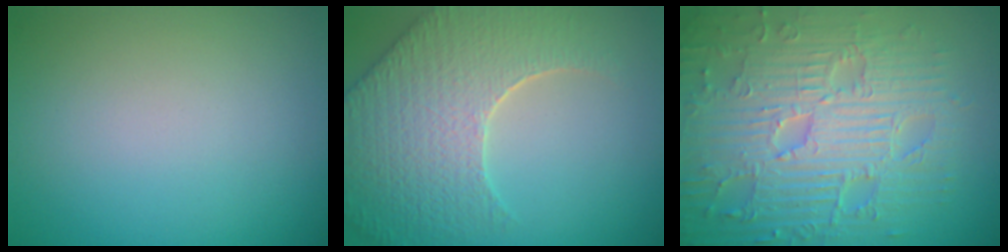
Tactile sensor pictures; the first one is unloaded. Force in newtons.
{"total": 8.4, "press": 6.1, "slide": 5.8}
{"total": 10.4, "press": 7.0, "slide": 7.6}